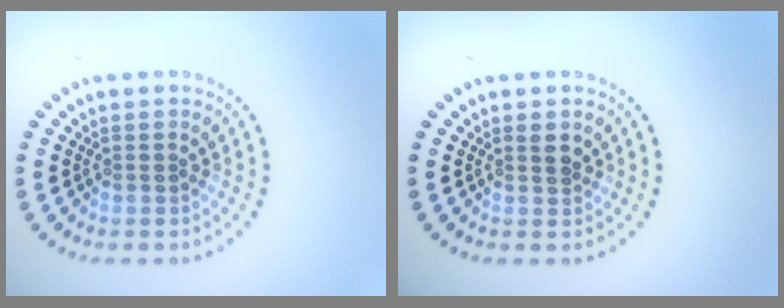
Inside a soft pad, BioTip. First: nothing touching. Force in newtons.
{"total": 1.3, "press": 1.1, "slide": 0.6}